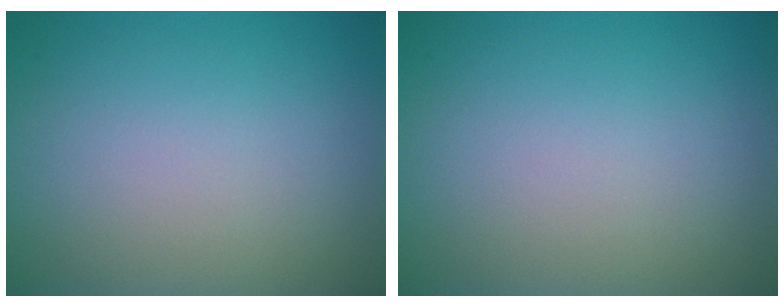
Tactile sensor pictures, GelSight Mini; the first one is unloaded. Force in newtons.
{"total": 0.0}